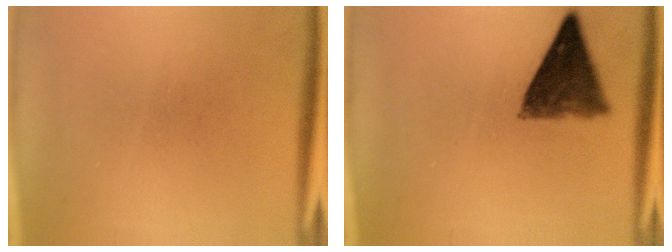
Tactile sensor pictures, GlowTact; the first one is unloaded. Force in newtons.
{"total": 8.6}